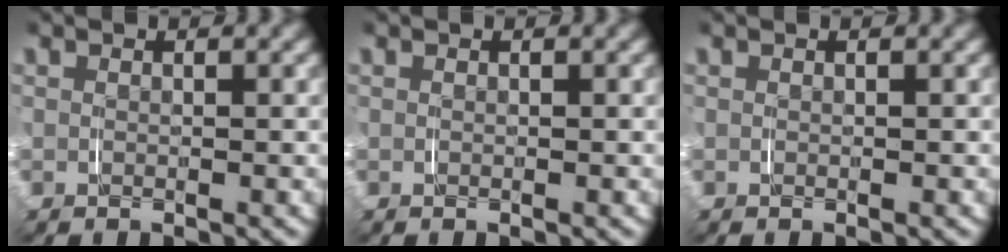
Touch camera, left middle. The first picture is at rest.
{"total": 0.0}
{"total": 0.0}